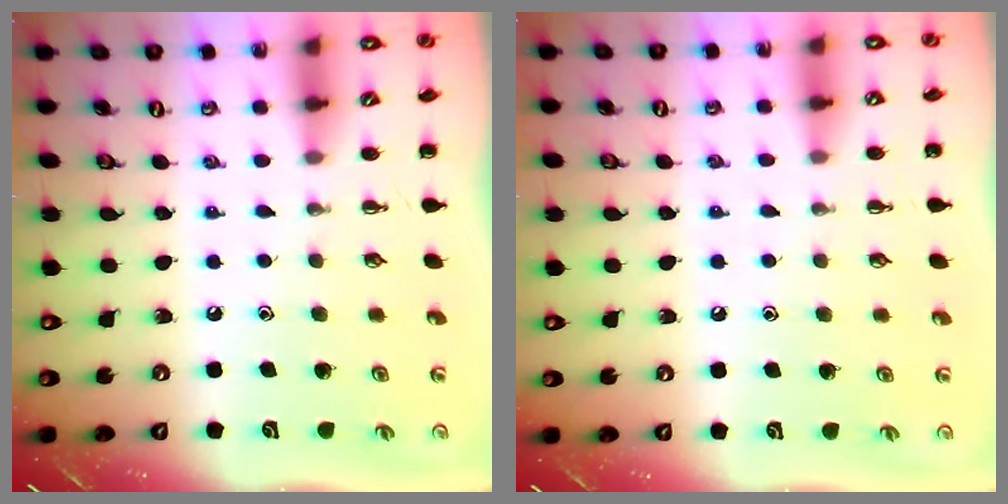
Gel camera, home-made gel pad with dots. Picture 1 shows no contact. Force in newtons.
{"total": 4.1, "press": 3.8, "slide": 1.5}